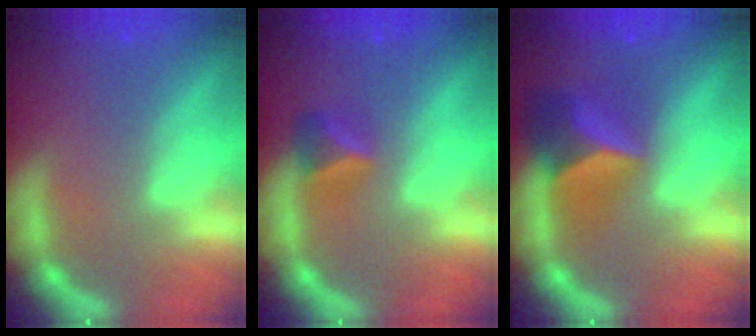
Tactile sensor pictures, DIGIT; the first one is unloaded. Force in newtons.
{"total": 2.4}
{"total": 5.4}